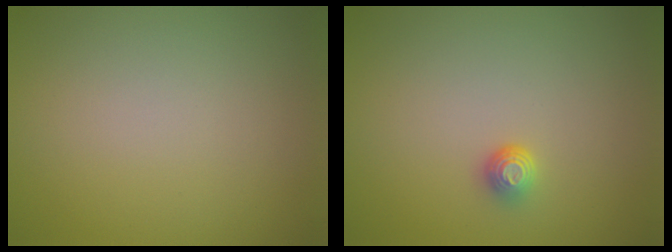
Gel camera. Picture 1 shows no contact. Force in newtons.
{"total": 1.2, "press": 0.9, "slide": 0.8}